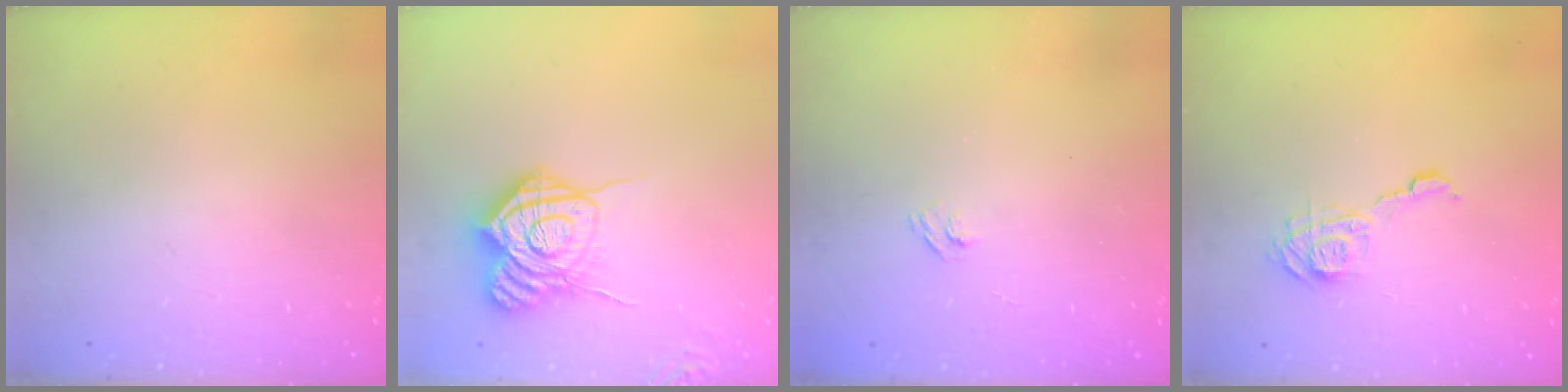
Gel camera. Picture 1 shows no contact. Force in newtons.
{"total": 15.5, "press": 15.5, "slide": 1.1}
{"total": 2.7, "press": 2.5, "slide": 0.9}
{"total": 9.6, "press": 9.6, "slide": 0.5}